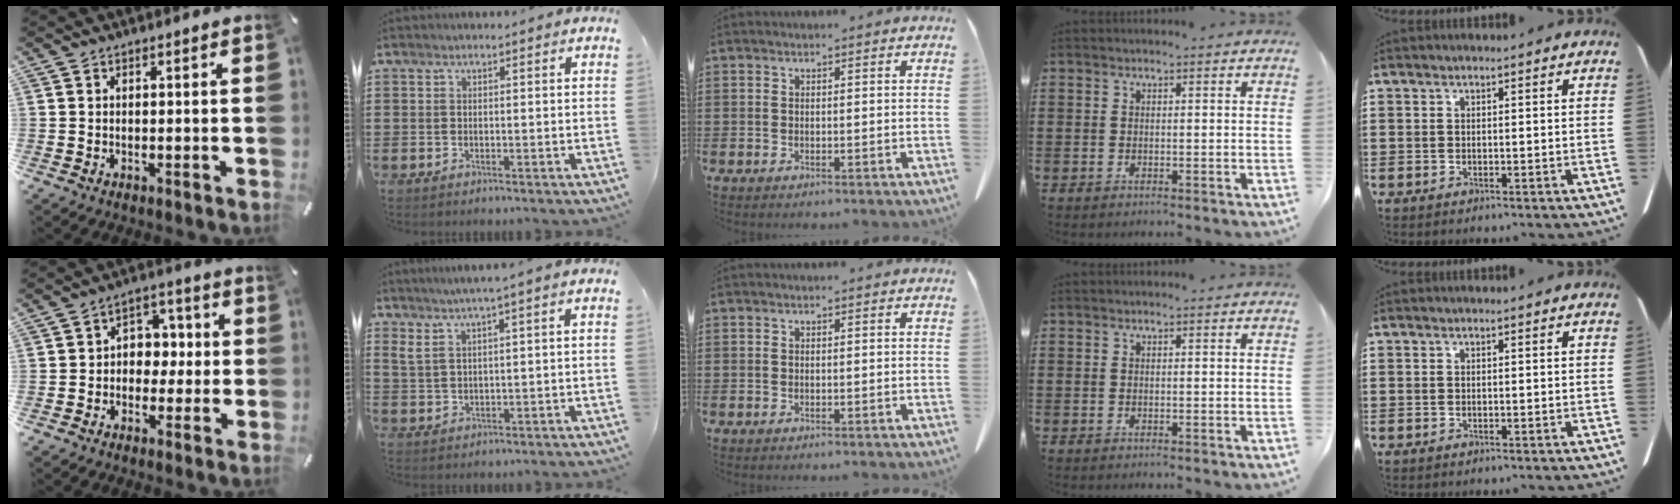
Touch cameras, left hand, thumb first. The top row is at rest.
{"thumb": {"total": 6.3, "force": [-1.1, 5.6, 2.7], "torque": [-0.035, 0.013, -0.025]}, "index": {"total": 2.6, "force": [1.3, 0.0, 2.3], "torque": [-0.047, 0.000, 0.019]}}